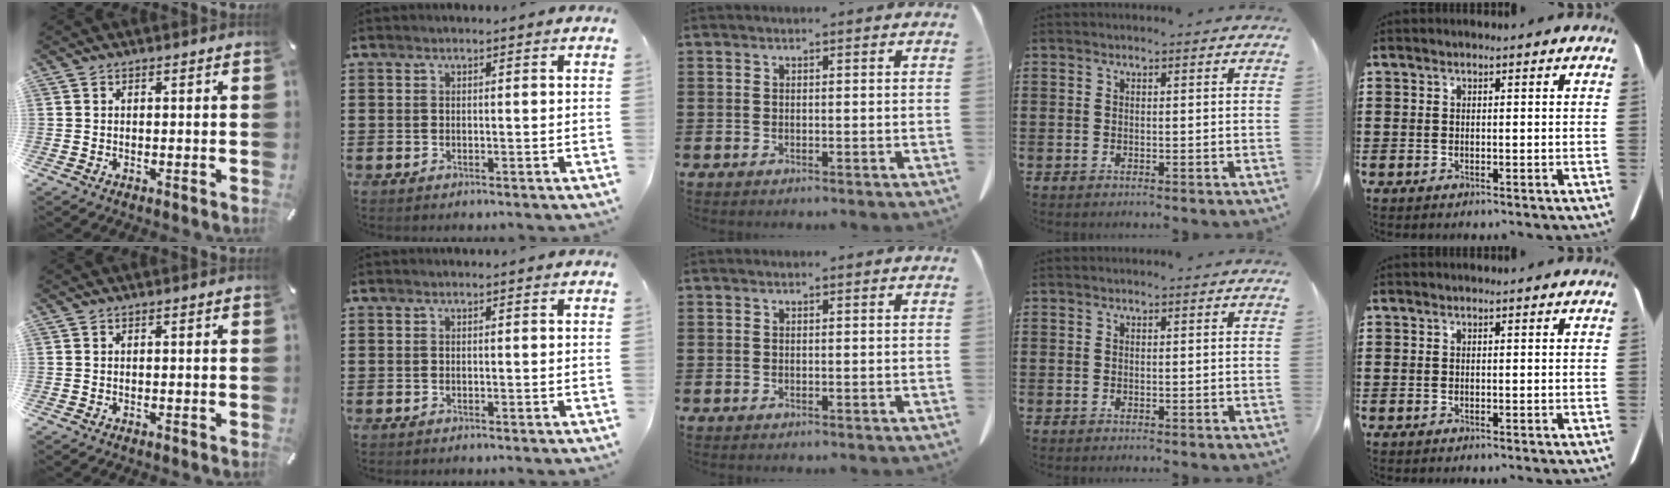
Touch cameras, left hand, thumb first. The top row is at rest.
{}